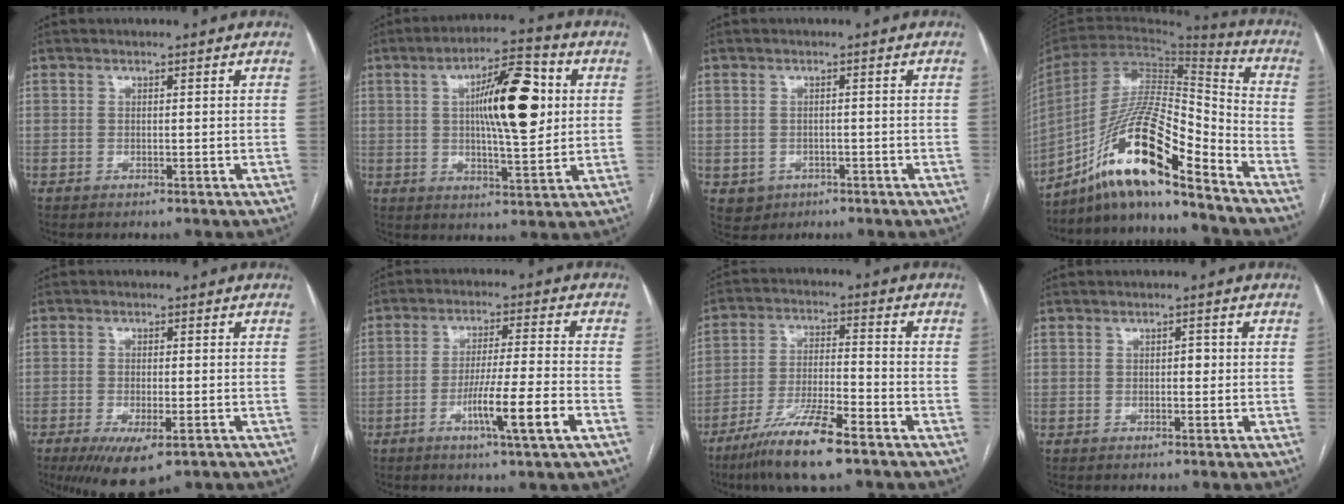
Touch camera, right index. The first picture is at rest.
{"total": 13.5, "force": [2.5, 2.9, 12.9], "torque": [-0.208, 0.018, 0.038]}
{"total": 3.1, "force": [-1.2, 2.8, 0.6], "torque": [-0.005, 0.004, -0.010]}
{"total": 19.2, "force": [-13.6, 2.0, 13.4], "torque": [-0.277, 0.003, -0.248]}
{"total": 8.2, "force": [-4.8, 2.4, 6.2], "torque": [-0.098, -0.019, -0.074]}
{"total": 9.8, "force": [-4.1, -0.7, 8.8], "torque": [-0.154, -0.010, -0.072]}
{"total": 12.0, "force": [-8.1, 1.1, 8.8], "torque": [-0.173, -0.025, -0.147]}
{"total": 1.1, "force": [0.0, 0.7, 0.9], "torque": [-0.007, 0.004, -0.003]}